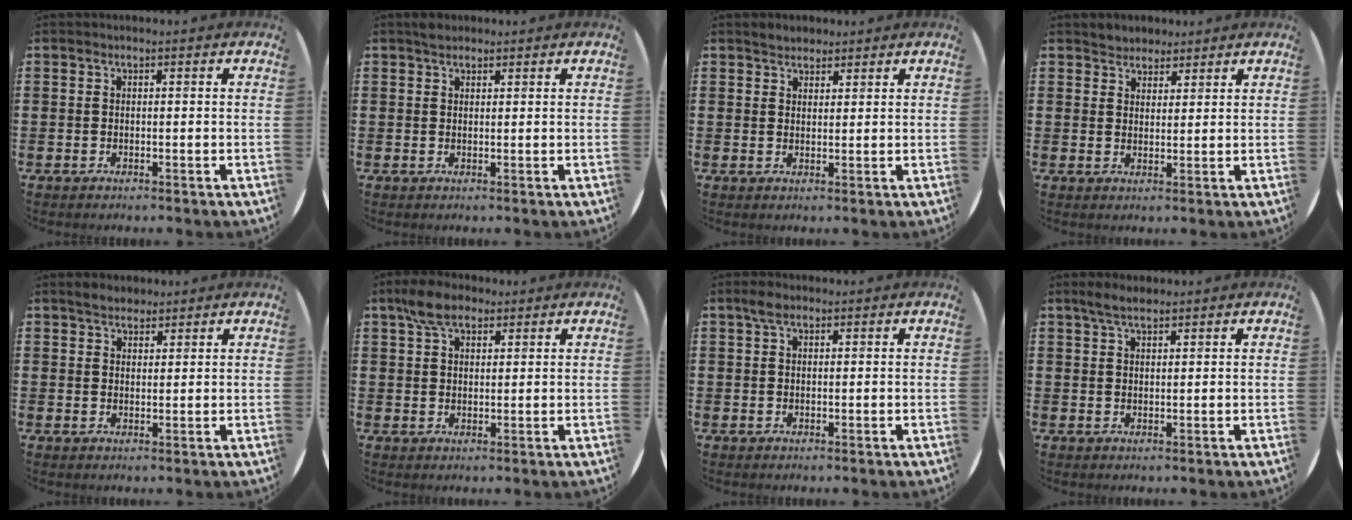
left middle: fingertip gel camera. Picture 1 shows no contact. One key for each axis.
{"total": 1.4, "fx": 1.2, "fy": 0.6, "fz": 0.2, "tx": 0.001, "ty": 0.001, "tz": 0.022}
{"total": 2.0, "fx": 1.9, "fy": 0.7, "fz": 0.1, "tx": 0.004, "ty": 0.001, "tz": 0.036}
{"total": 2.6, "fx": 2.4, "fy": 1.1, "fz": -0.2, "tx": 0.006, "ty": -0.001, "tz": 0.045}
{"total": 2.4, "fx": 2.2, "fy": 0.9, "fz": 0.4, "tx": -0.002, "ty": 0.002, "tz": 0.041}
{"total": 5.1, "fx": 3.7, "fy": 2.7, "fz": 2.3, "tx": -0.048, "ty": 0.007, "tz": 0.069}
{"total": 2.0, "fx": 1.3, "fy": 1.1, "fz": 1.1, "tx": -0.016, "ty": 0.003, "tz": 0.023}
{"total": 2.7, "fx": 2.2, "fy": 0.8, "fz": 1.3, "tx": -0.021, "ty": 0.004, "tz": 0.039}